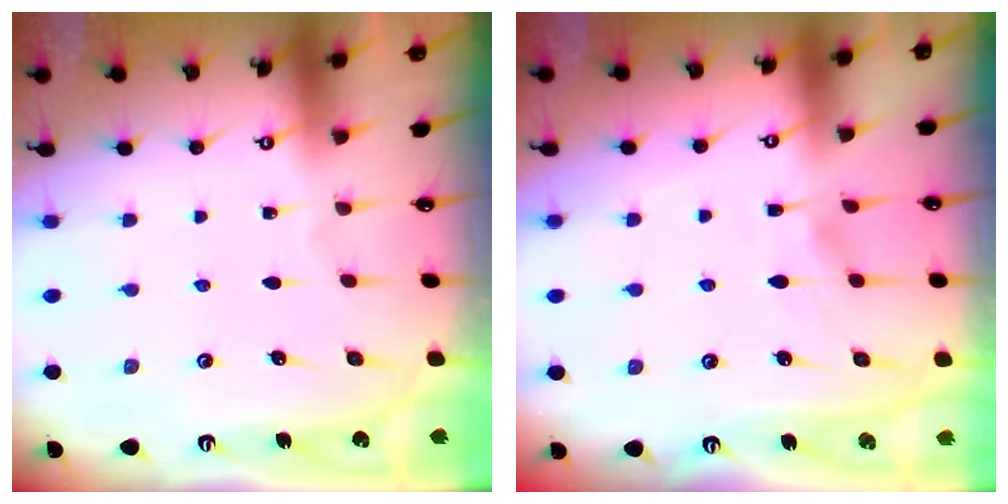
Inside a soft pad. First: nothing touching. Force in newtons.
{"total": 4.8, "press": 4.8, "slide": 0.5}